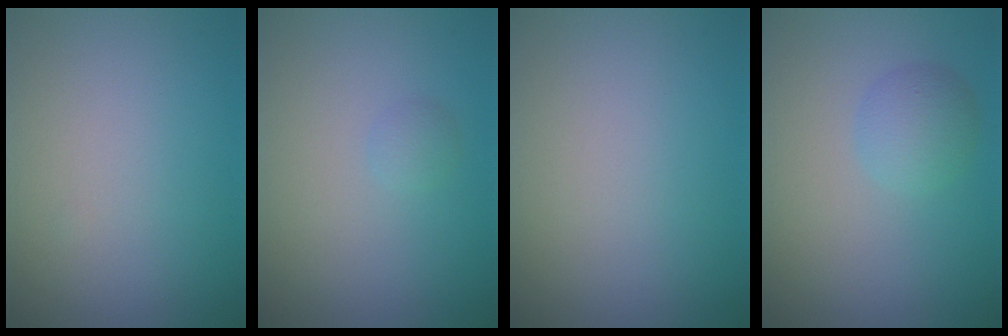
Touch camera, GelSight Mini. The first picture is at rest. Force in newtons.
{"total": 0.9, "press": 0.9, "slide": 0.0}
{"total": 0.0}
{"total": 2.5, "press": 2.5, "slide": 0.2}